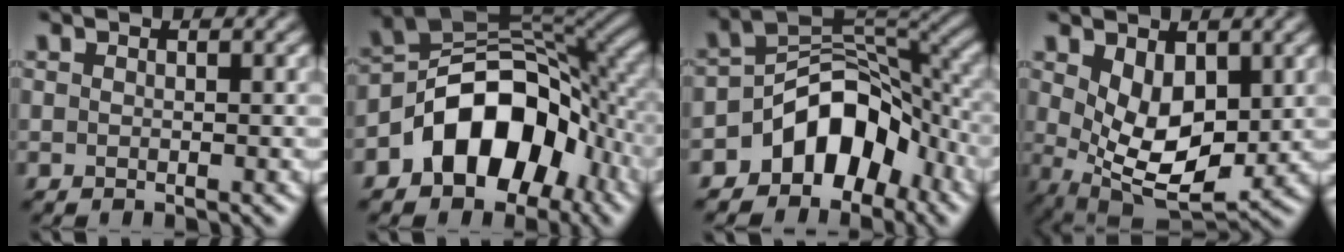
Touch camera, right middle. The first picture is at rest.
{"total": 11.1, "force": [-4.4, 7.1, 7.2], "torque": [-0.102, 0.013, -0.093]}
{"total": 8.9, "force": [-4.5, 5.7, 5.1], "torque": [-0.053, 0.011, -0.089]}
{"total": 6.8, "force": [1.1, 3.8, 5.6], "torque": [-0.109, -0.014, 0.024]}